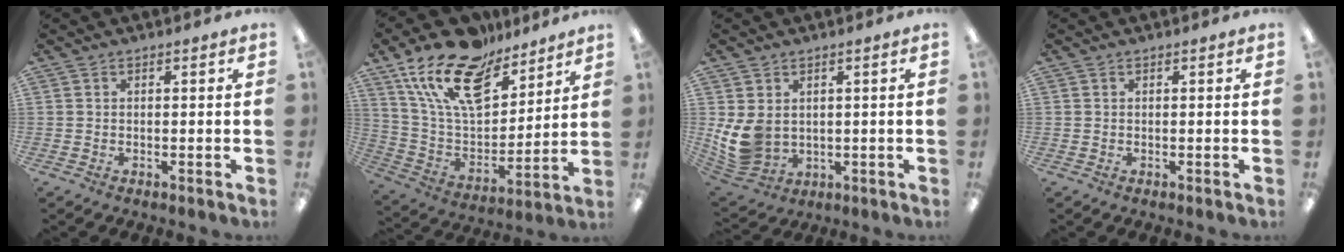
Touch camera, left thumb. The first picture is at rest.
{"total": 20.9, "force": [14.5, 10.0, 11.3], "torque": [-0.228, -0.087, 0.261]}
{"total": 8.9, "force": [1.2, 6.8, 5.6], "torque": [-0.133, -0.009, 0.027]}
{"total": 0.0}